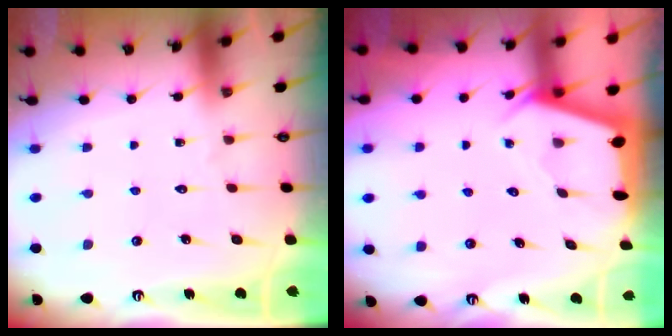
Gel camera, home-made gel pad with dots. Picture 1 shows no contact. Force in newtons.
{"total": 2.4, "press": 2.4, "slide": 0.3}